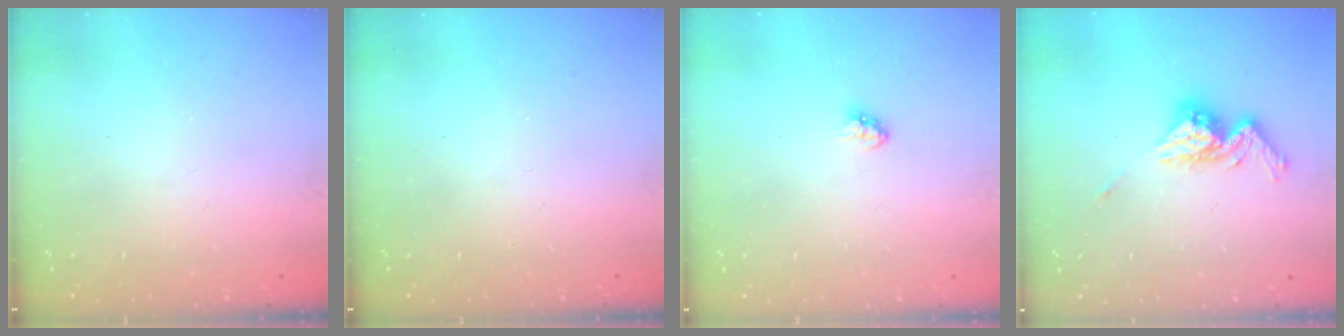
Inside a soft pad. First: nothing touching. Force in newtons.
{"total": 0.0}
{"total": 3.1, "press": 3.1, "slide": 0.2}
{"total": 11.2, "press": 11.1, "slide": 0.9}